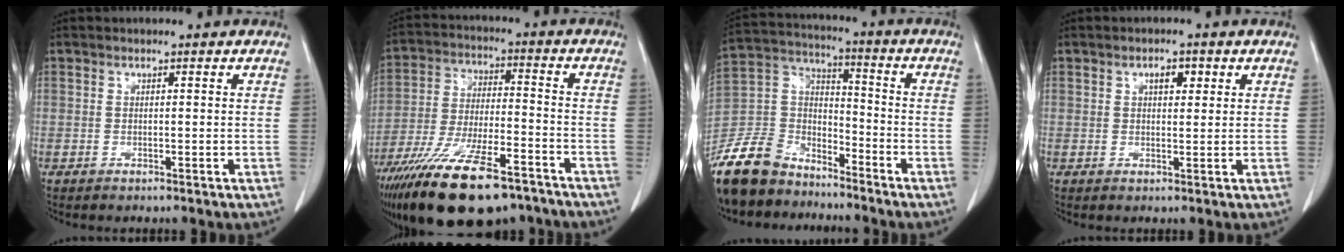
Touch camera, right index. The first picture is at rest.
{"total": 22.6, "force": [-15.9, 6.5, 14.7], "torque": [-0.274, -0.028, -0.268]}
{"total": 16.2, "force": [-13.2, 7.5, 5.5], "torque": [-0.131, 0.018, -0.250]}
{"total": 3.0, "force": [1.2, 1.6, 2.2], "torque": [-0.039, 0.005, 0.019]}